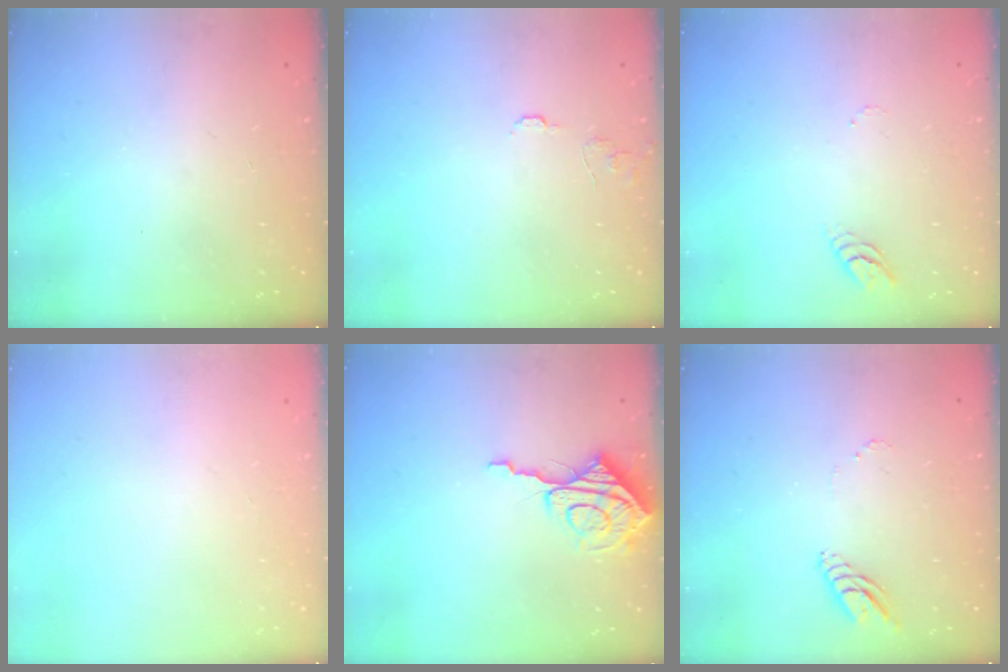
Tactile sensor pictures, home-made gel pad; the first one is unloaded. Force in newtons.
{"total": 5.4, "press": 5.4, "slide": 0.3}
{"total": 3.3, "press": 3.3, "slide": 0.4}
{"total": 0.0}
{"total": 9.7, "press": 9.7, "slide": 0.8}
{"total": 6.2, "press": 6.2, "slide": 0.5}